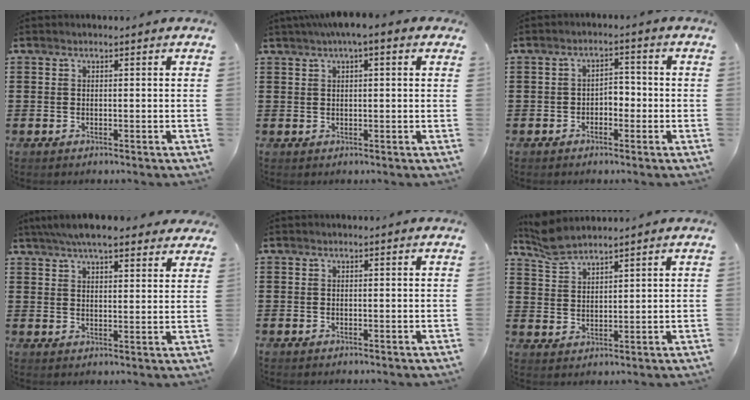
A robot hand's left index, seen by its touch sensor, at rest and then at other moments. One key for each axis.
{"total": 2.8, "fx": 1.4, "fy": 0.6, "fz": 2.3, "tx": -0.047, "ty": 0.006, "tz": 0.023}
{"total": 2.3, "fx": -1.4, "fy": 1.3, "fz": 1.3, "tx": -0.030, "ty": 0.008, "tz": -0.034}
{"total": 6.6, "fx": 5.8, "fy": 1.1, "fz": 2.9, "tx": -0.073, "ty": -0.006, "tz": 0.108}
{"total": 0.0}
{"total": 4.3, "fx": 4.2, "fy": 0.5, "fz": 1.1, "tx": -0.035, "ty": -0.009, "tz": 0.079}